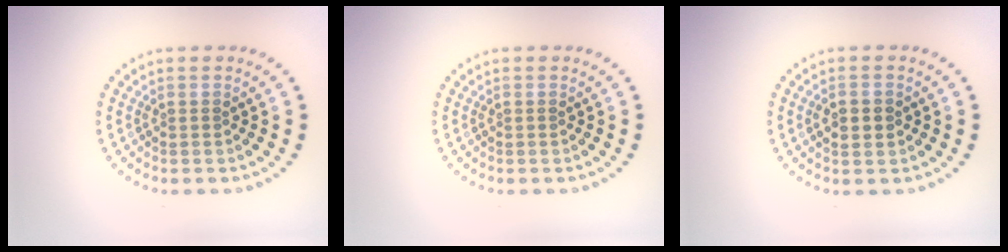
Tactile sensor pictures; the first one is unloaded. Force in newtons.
{"total": 0.0}
{"total": 2.5, "press": 2.5, "slide": 0.1}